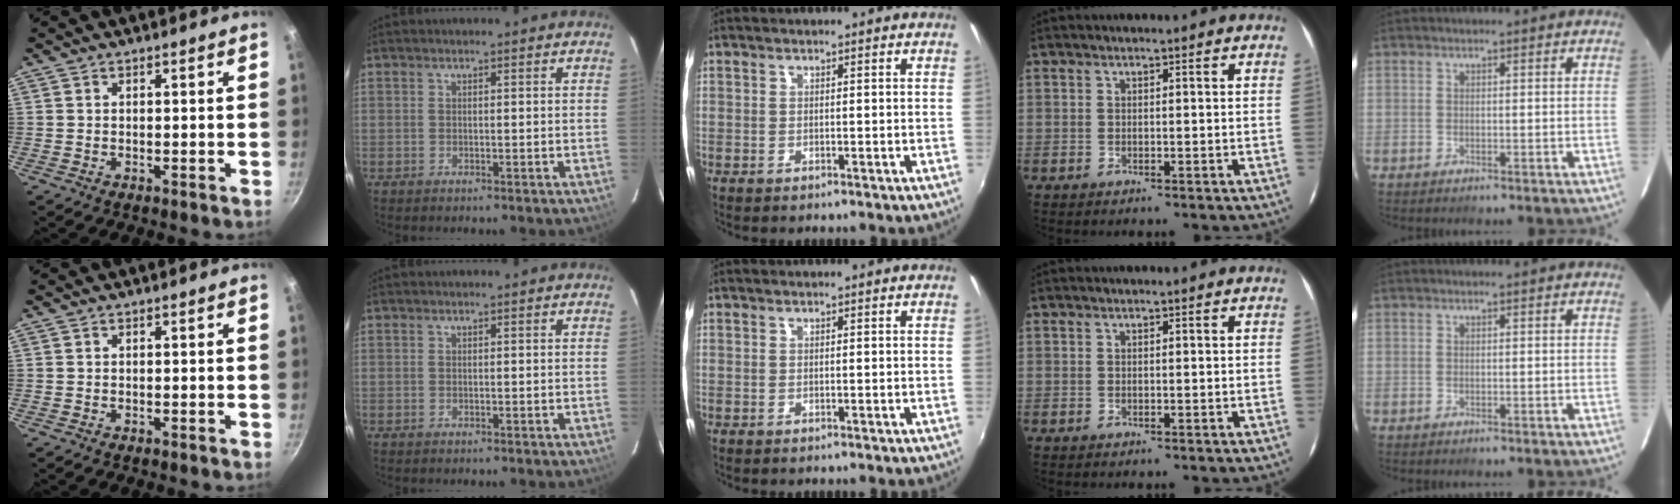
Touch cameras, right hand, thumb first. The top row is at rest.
{}